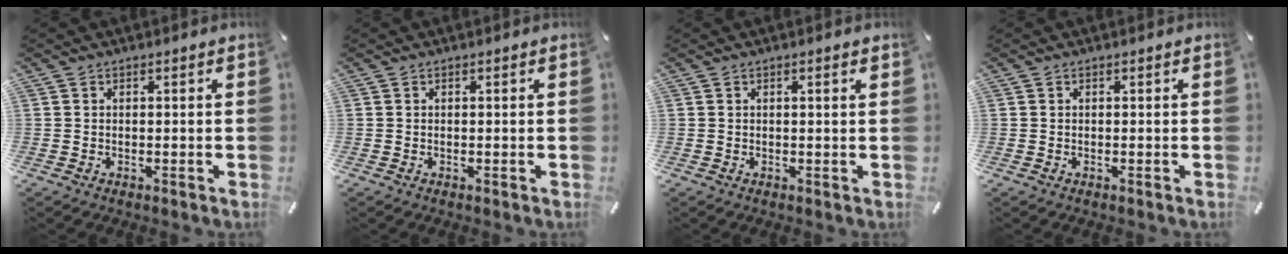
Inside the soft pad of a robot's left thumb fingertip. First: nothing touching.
{"total": 0.0}
{"total": 1.2, "force": [0.3, 0.0, 1.2], "torque": [-0.022, -0.001, 0.005]}
{"total": 0.0}